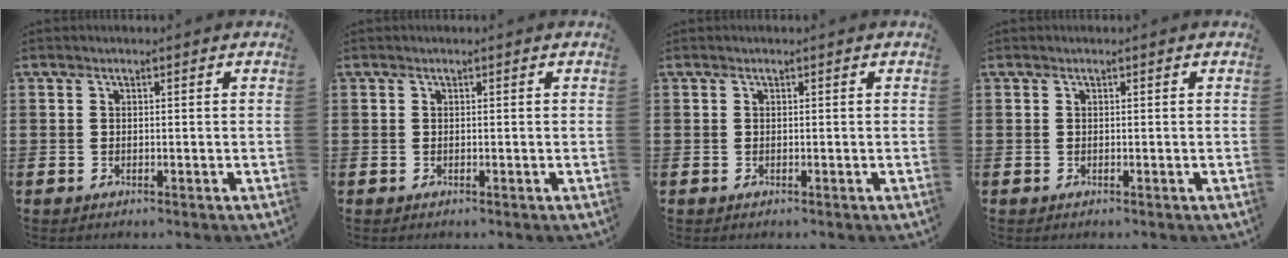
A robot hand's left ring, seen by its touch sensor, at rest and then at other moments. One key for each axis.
{"total": 0.0}
{"total": 0.0}
{"total": 0.0}